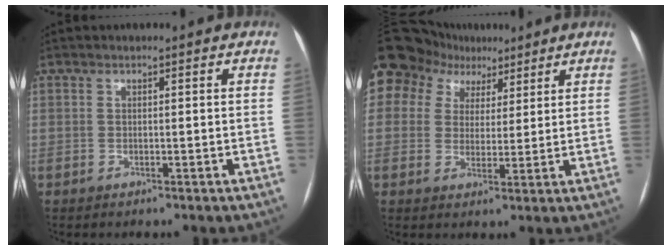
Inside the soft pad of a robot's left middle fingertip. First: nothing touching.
{"total": 18.3, "force": [10.9, 13.5, 5.6], "torque": [-0.179, 0.066, 0.199]}